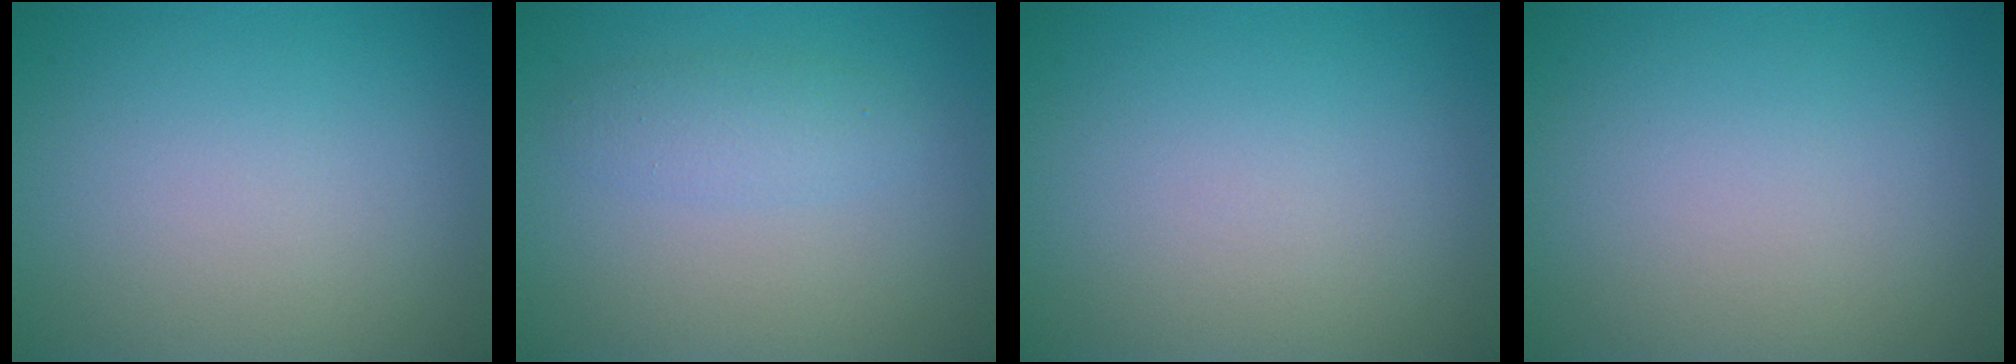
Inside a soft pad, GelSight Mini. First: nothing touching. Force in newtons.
{"total": 1.9, "press": 1.9, "slide": 0.0}
{"total": 0.0}
{"total": 0.0}